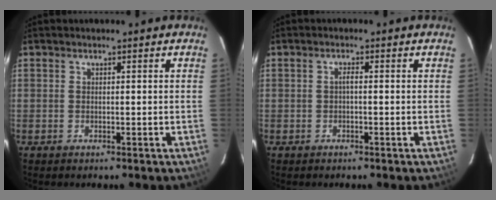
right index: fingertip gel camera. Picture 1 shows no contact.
{"total": 1.0, "force": [-0.3, 0.1, 0.9], "torque": [-0.017, 0.006, -0.006]}